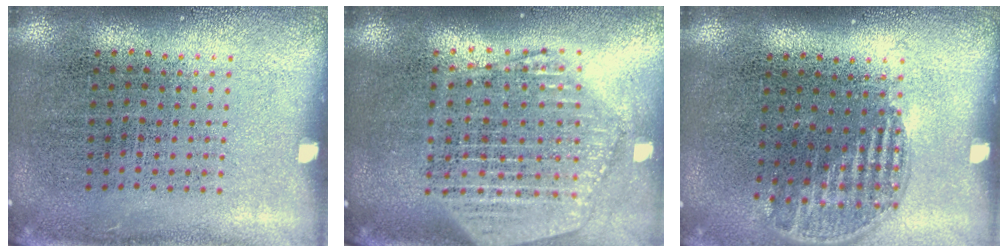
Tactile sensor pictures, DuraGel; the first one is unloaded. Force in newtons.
{"total": 2.3, "press": 2.0, "slide": 1.1}
{"total": 1.1, "press": 1.0, "slide": 0.5}